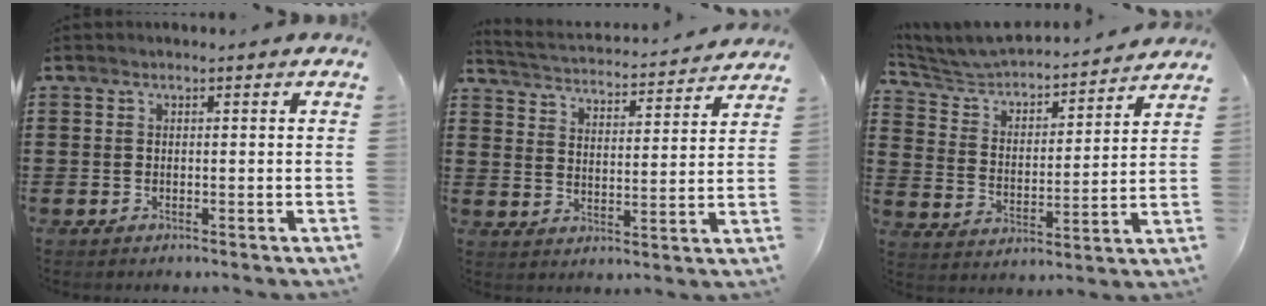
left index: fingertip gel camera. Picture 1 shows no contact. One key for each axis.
{"total": 3.1, "fx": 3.1, "fy": -0.2, "fz": 0.2, "tx": -0.026, "ty": -0.032, "tz": 0.044}
{"total": 4.4, "fx": 4.3, "fy": 0.7, "fz": 0.4, "tx": -0.034, "ty": -0.039, "tz": 0.064}